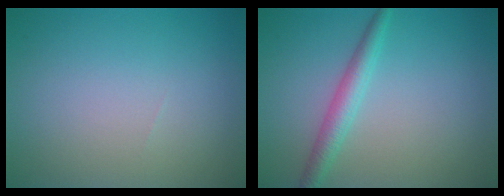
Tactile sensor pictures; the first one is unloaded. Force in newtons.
{"total": 2.5, "press": 2.5, "slide": 0.0}